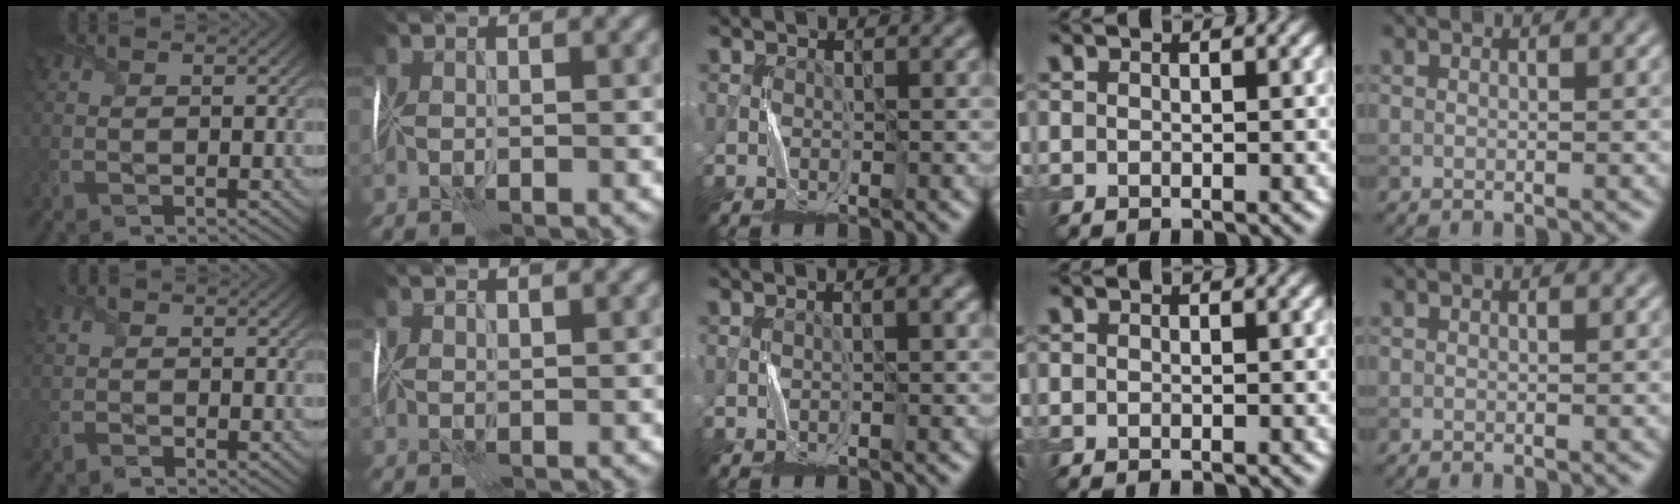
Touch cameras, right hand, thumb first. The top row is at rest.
{"thumb": {"total": 1.3, "force": [-0.5, 1.0, 0.6], "torque": [-0.020, 0.001, -0.019]}, "index": {"total": 1.3, "force": [1.2, 0.2, 0.1], "torque": [-0.002, 0.004, 0.019]}, "middle": {"total": 1.1, "force": [0.5, -0.1, 1.0], "torque": [-0.012, 0.004, 0.005]}, "ring": {"total": 0.7, "force": [-0.6, 0.1, 0.3], "torque": [0.002, -0.001, -0.010]}}